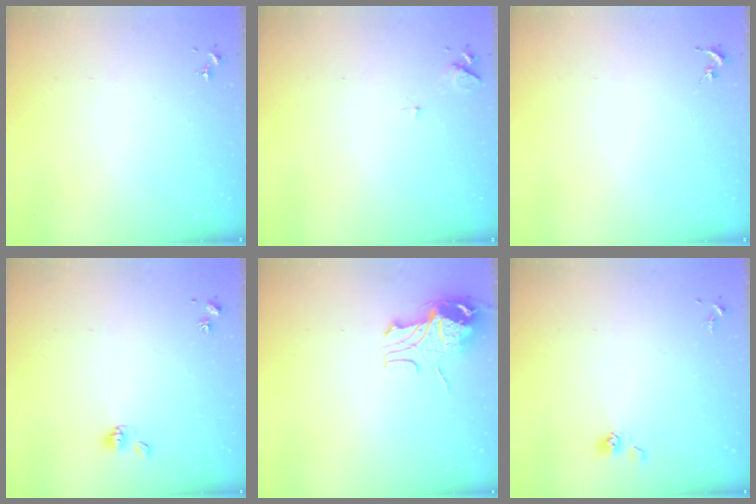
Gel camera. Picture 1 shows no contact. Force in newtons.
{"total": 6.1, "press": 6.0, "slide": 0.8}
{"total": 0.0}
{"total": 5.8, "press": 5.3, "slide": 2.3}
{"total": 9.6, "press": 9.6, "slide": 1.1}
{"total": 4.4, "press": 3.7, "slide": 2.4}